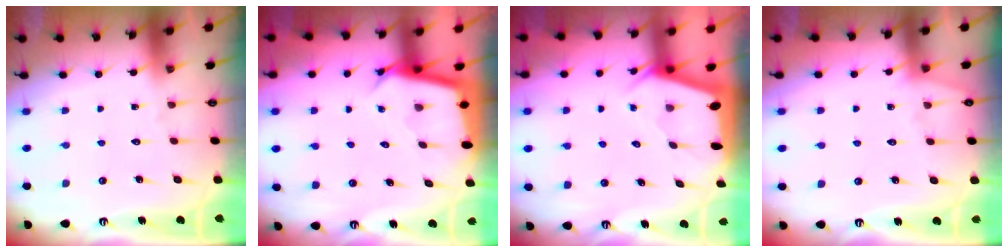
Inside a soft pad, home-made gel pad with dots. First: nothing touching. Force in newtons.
{"total": 3.0, "press": 3.0, "slide": 0.0}
{"total": 2.1, "press": 2.0, "slide": 0.4}
{"total": 2.6, "press": 2.6, "slide": 0.4}